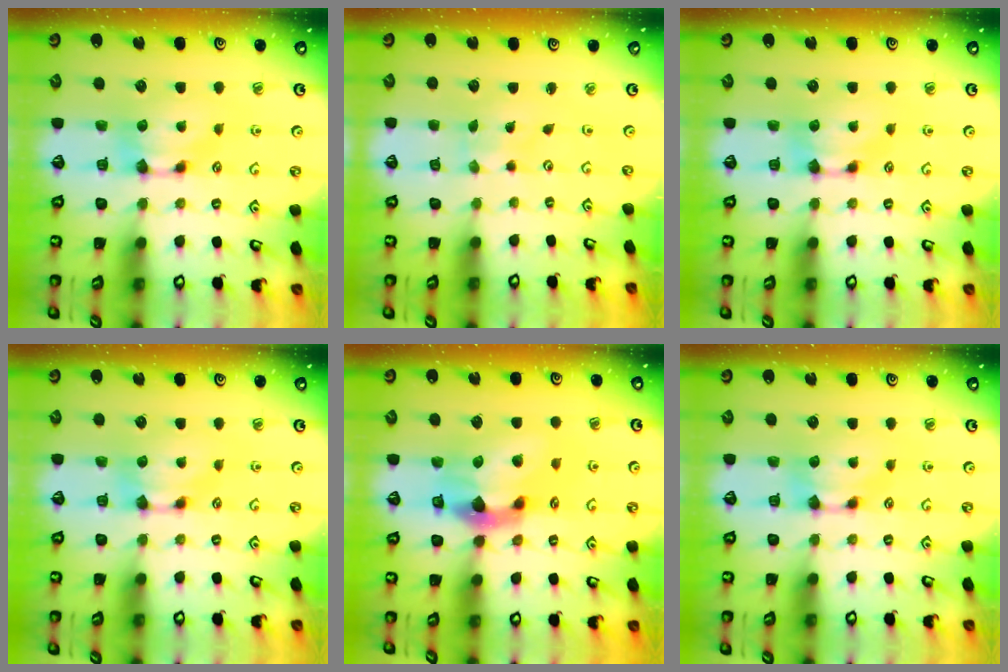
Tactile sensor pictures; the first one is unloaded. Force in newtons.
{"total": 5.3, "press": 5.3, "slide": 0.7}
{"total": 0.0}
{"total": 0.0}
{"total": 6.3, "press": 5.9, "slide": 2.2}
{"total": 0.0}